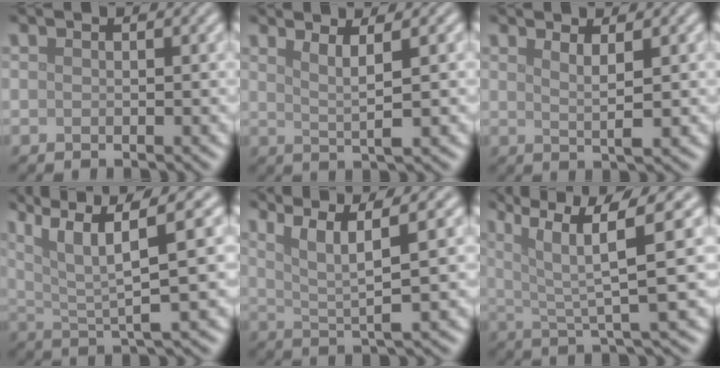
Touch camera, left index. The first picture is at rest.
{"total": 2.5, "force": [1.1, 0.4, 2.2], "torque": [-0.037, -0.004, 0.023]}
{"total": 2.0, "force": [0.9, 0.5, 1.7], "torque": [-0.026, -0.006, 0.014]}
{"total": 8.4, "force": [3.8, 1.8, 7.2], "torque": [-0.132, 0.015, 0.073]}
{"total": 5.0, "force": [2.4, 0.8, 4.3], "torque": [-0.077, 0.006, 0.049]}
{"total": 7.5, "force": [3.1, 1.4, 6.7], "torque": [-0.110, 0.013, 0.055]}